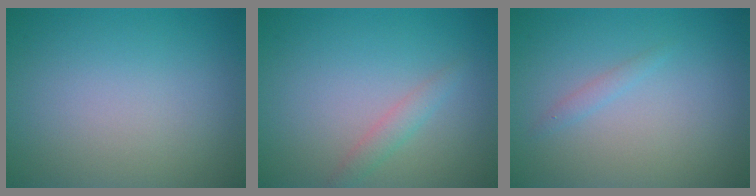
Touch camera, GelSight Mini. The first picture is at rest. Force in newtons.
{"total": 1.4, "press": 1.4, "slide": 0.1}
{"total": 0.8, "press": 0.8, "slide": 0.1}